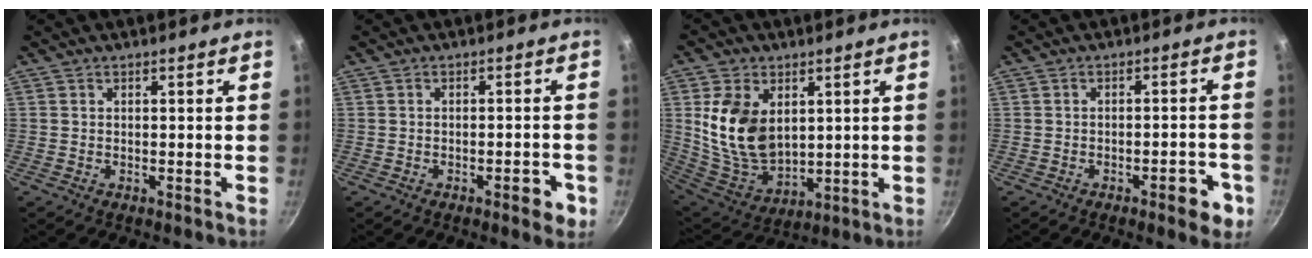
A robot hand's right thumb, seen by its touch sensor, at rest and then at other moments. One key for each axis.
{"total": 4.4, "fx": -1.9, "fy": 1.5, "fz": 3.6, "tx": -0.040, "ty": 0.010, "tz": -0.024}
{"total": 15.3, "fx": 3.5, "fy": 10.2, "fz": 10.8, "tx": -0.186, "ty": -0.034, "tz": 0.082}
{"total": 6.2, "fx": -2.8, "fy": 2.2, "fz": 5.1, "tx": -0.052, "ty": 0.017, "tz": -0.033}